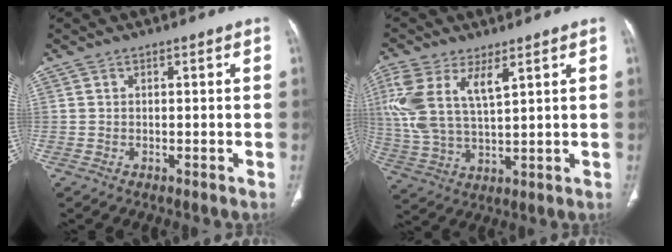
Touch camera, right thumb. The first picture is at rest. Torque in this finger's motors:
{"motor_torque": [1.02, 0.85, 1.58, 0.49, 0.18]}